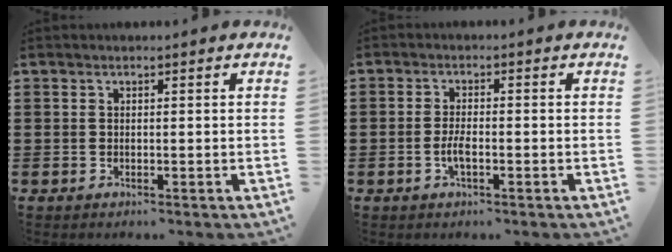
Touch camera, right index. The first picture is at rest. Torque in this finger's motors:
{"motor_torque": [2.14, 0.00, 0.19, -0.04]}